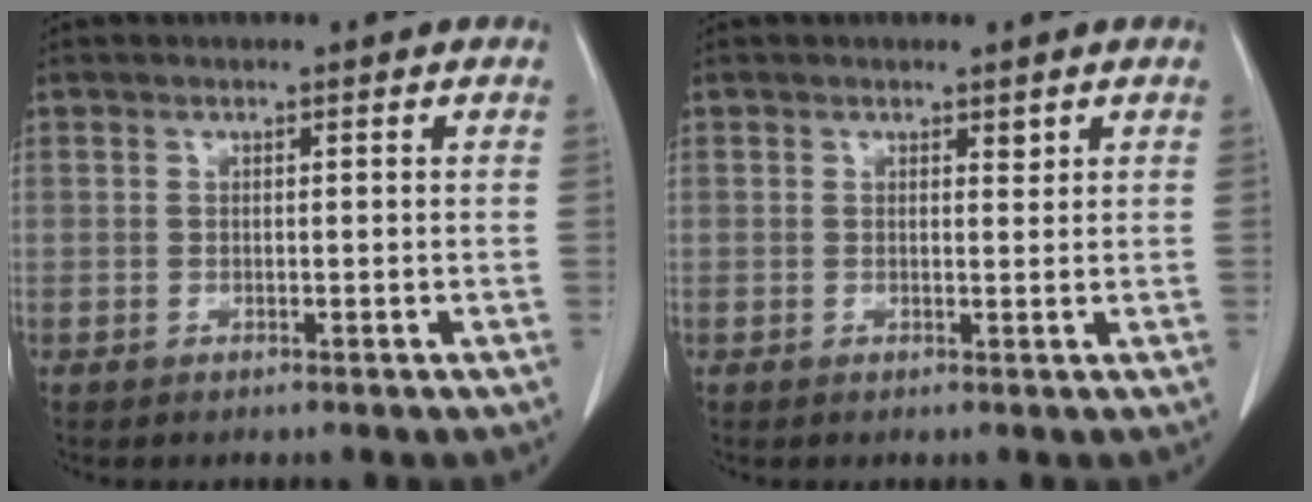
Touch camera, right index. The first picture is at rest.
{"total": 0.9, "force": [0.6, 0.3, 0.5], "torque": [-0.007, -0.005, 0.009]}